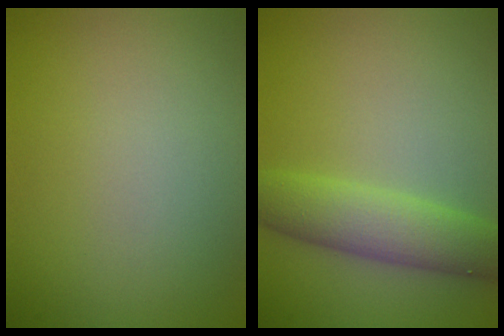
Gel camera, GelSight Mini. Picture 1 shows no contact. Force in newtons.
{"total": 4.8, "press": 4.8, "slide": 0.1}